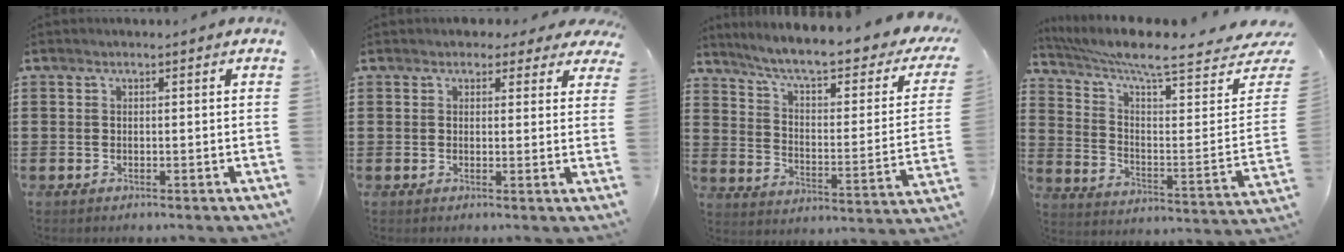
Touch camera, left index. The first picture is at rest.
{"total": 2.4, "force": [1.8, 1.3, 0.7], "torque": [-0.015, 0.003, 0.032]}
{"total": 7.1, "force": [5.4, 0.6, 4.5], "torque": [-0.109, -0.039, 0.086]}
{"total": 8.2, "force": [6.9, 0.1, 4.4], "torque": [-0.109, -0.063, 0.114]}